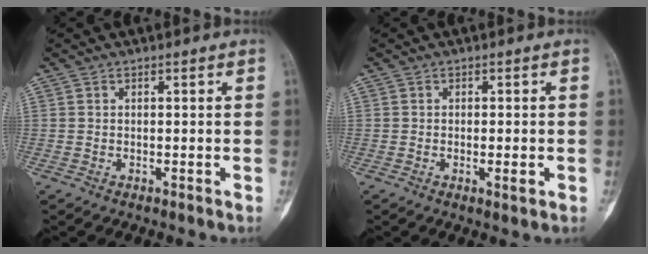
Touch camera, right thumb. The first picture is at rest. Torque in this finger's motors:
{"motor_torque": [-0.60, -0.04, -0.36, 0.02, 0.01]}